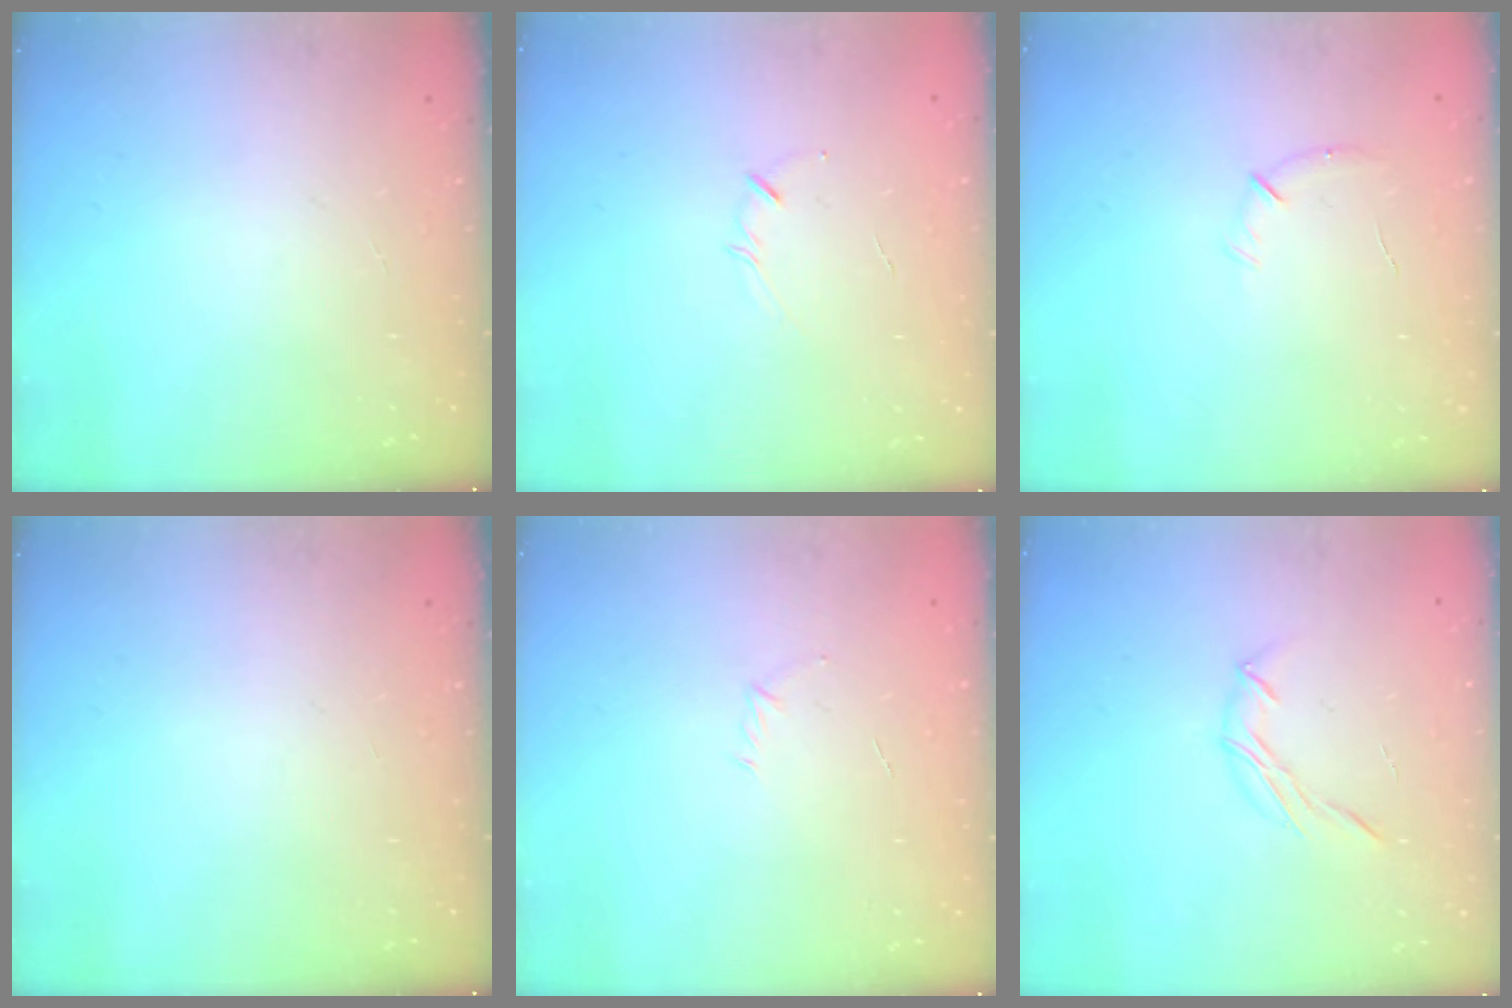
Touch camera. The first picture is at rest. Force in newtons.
{"total": 2.4, "press": 2.3, "slide": 0.5}
{"total": 5.7, "press": 5.5, "slide": 1.4}
{"total": 0.0}
{"total": 3.5, "press": 3.4, "slide": 0.8}
{"total": 5.8, "press": 5.7, "slide": 1.4}